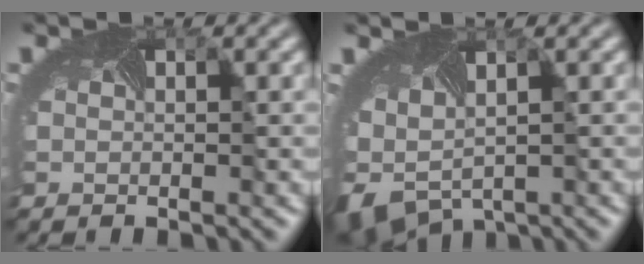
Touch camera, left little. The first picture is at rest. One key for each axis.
{"total": 5.3, "fx": -1.9, "fy": 2.9, "fz": 4.0, "tx": -0.087, "ty": -0.034, "tz": -0.026}